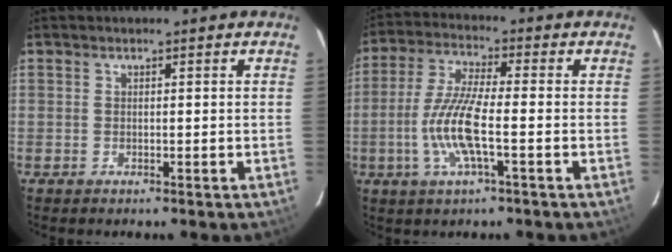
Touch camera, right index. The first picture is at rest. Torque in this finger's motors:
{"motor_torque": [1.77, -0.32, 0.85, 0.10]}